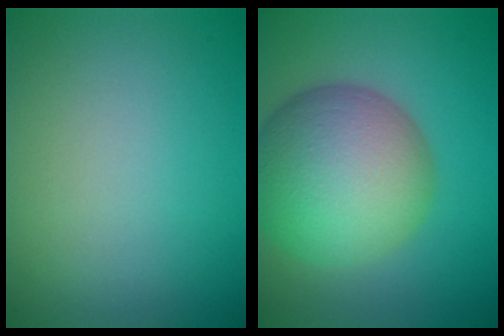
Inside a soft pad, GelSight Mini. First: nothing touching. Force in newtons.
{"total": 11.0, "press": 11.0, "slide": 0.7}